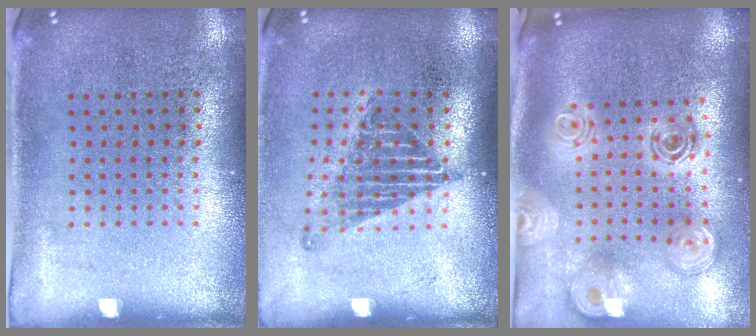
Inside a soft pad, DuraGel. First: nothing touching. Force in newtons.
{"total": 1.3, "press": 1.1, "slide": 0.8}
{"total": 2.6, "press": 1.9, "slide": 1.8}